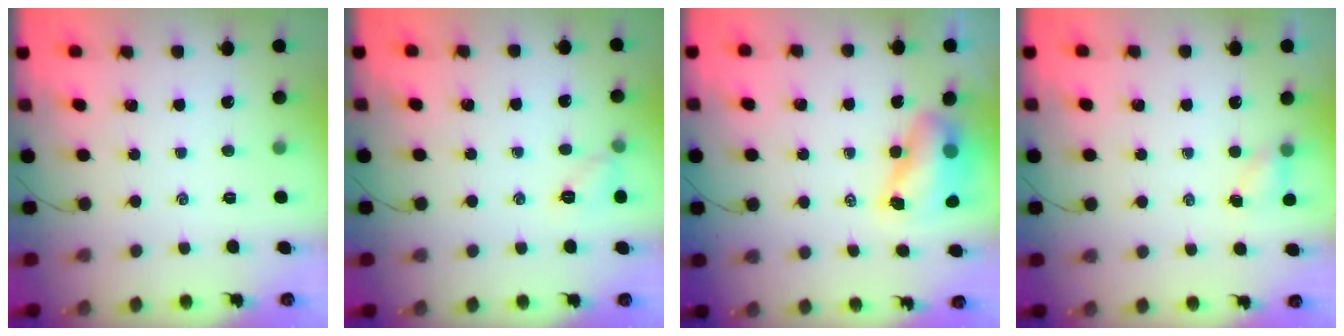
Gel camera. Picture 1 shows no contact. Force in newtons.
{"total": 7.0, "press": 6.8, "slide": 1.6}
{"total": 8.0, "press": 7.9, "slide": 1.4}
{"total": 3.6, "press": 3.5, "slide": 1.1}